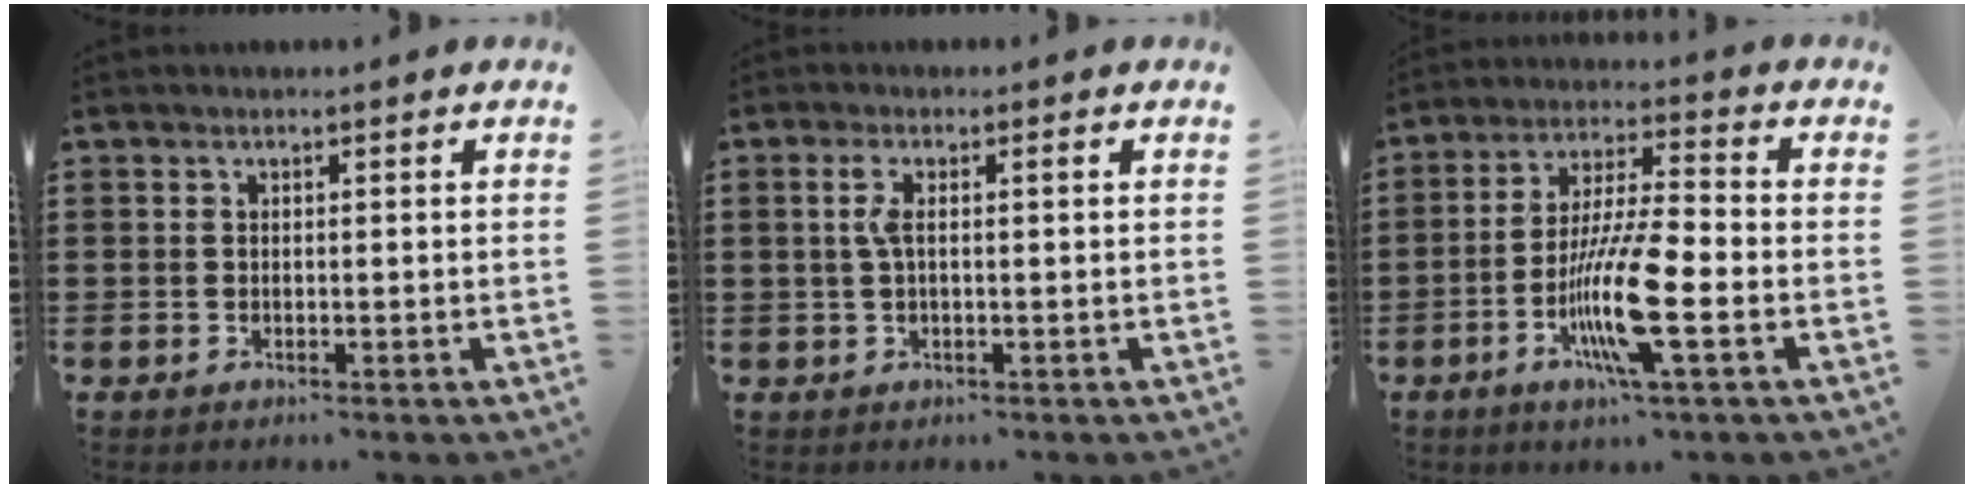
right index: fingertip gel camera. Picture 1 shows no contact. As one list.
[{"total": 3.0, "force": [0.4, 0.6, 2.9], "torque": [-0.070, -0.004, -0.002]}, {"total": 12.4, "force": [-4.0, 2.1, 11.5], "torque": [-0.234, -0.012, -0.079]}]